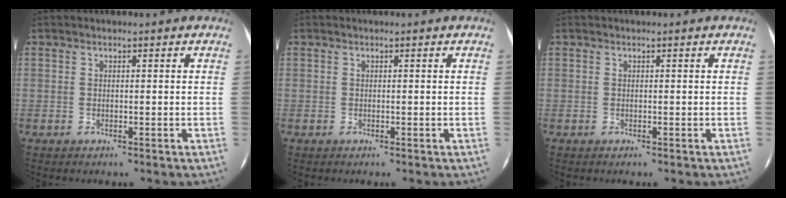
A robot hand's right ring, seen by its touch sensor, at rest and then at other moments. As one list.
[{"total": 0.0}, {"total": 0.0}]